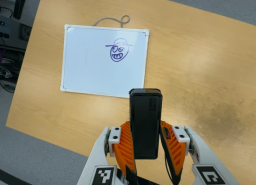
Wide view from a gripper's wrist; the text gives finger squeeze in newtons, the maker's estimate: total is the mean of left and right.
{"total": 4.7, "left": 3.2, "right": 6.2}